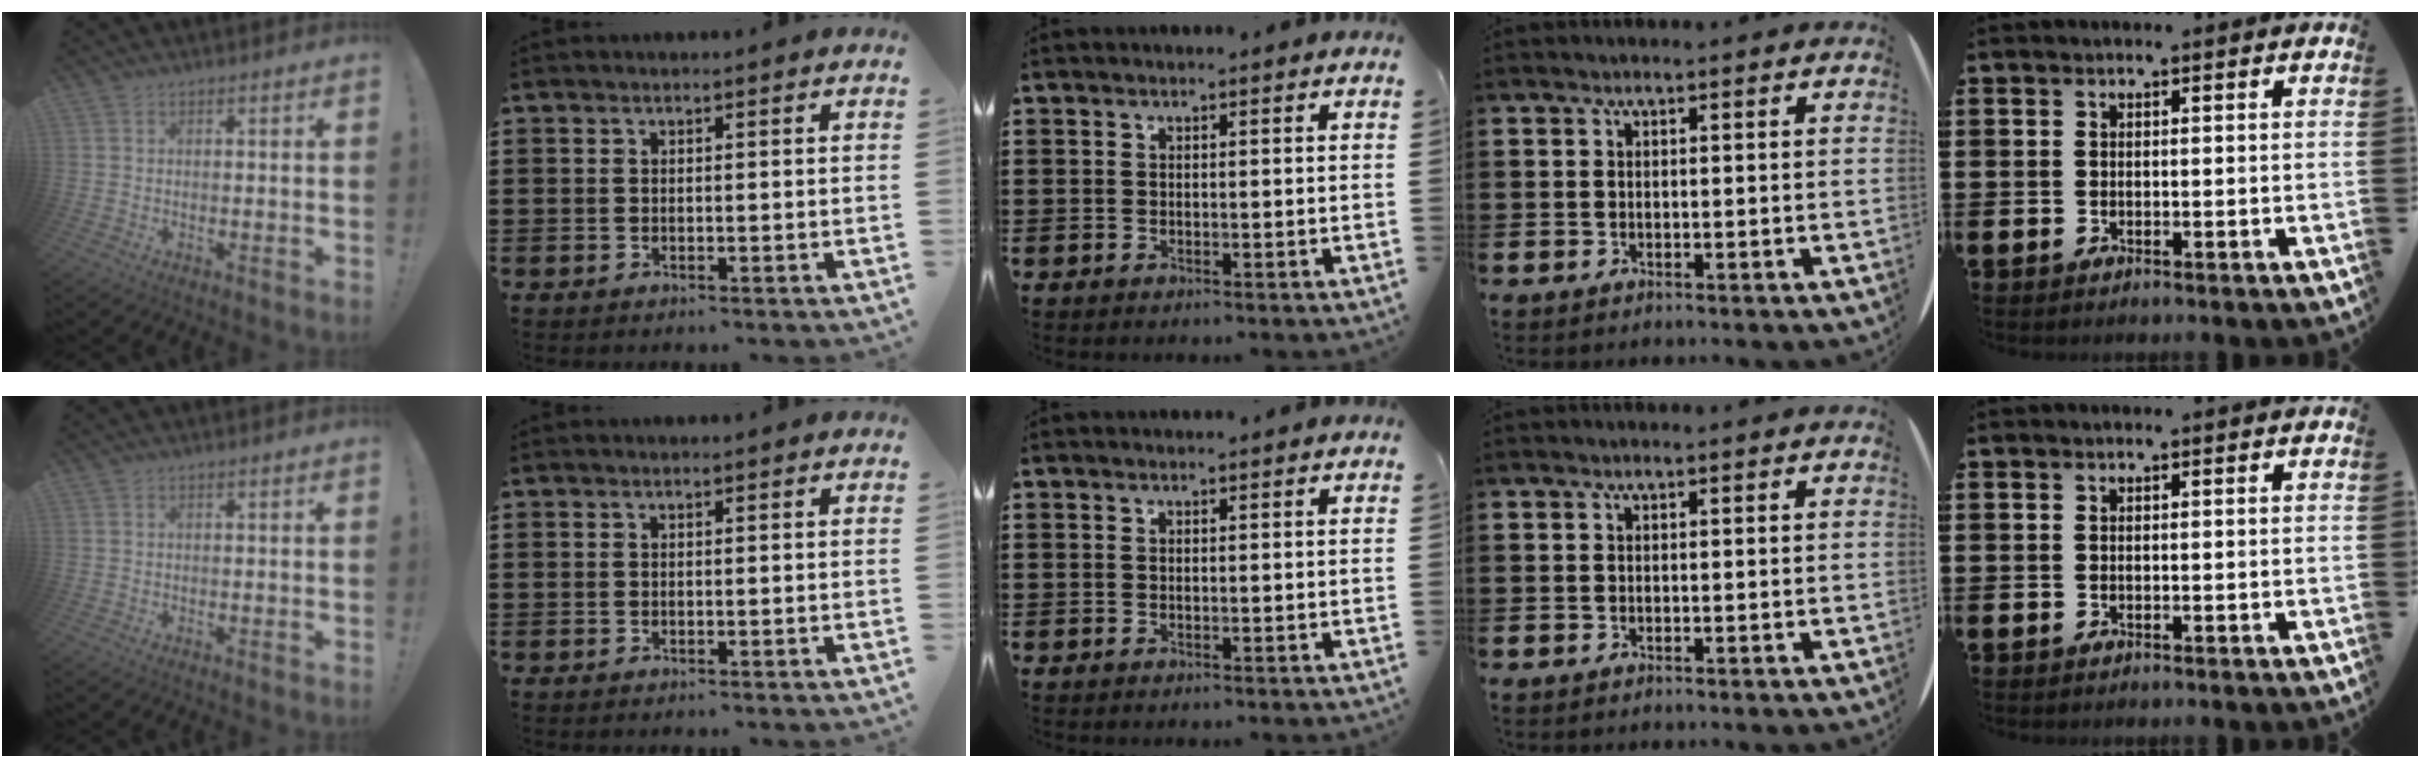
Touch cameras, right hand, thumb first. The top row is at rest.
{}